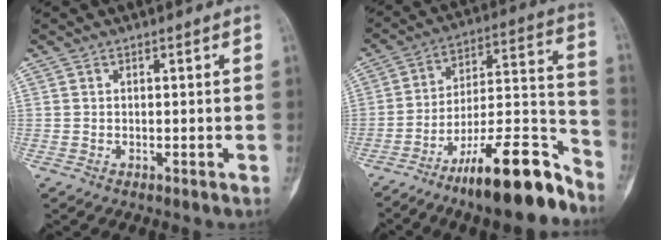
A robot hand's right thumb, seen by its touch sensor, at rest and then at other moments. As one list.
[{"total": 19.7, "force": [-13.8, 4.7, 13.2], "torque": [-0.191, 0.105, -0.227]}]